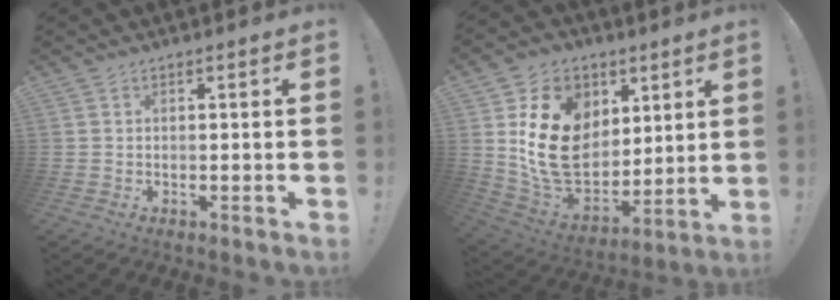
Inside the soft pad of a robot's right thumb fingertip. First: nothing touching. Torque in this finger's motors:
{"motor_torque": [1.91, 3.10, 0.34, 0.21, 0.18]}